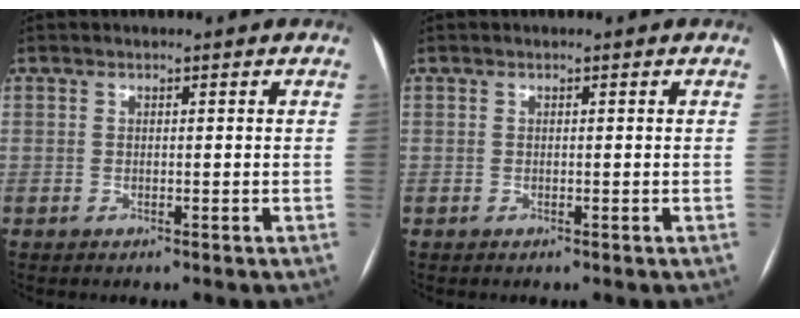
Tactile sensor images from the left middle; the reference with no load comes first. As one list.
[{"total": 0.0}]